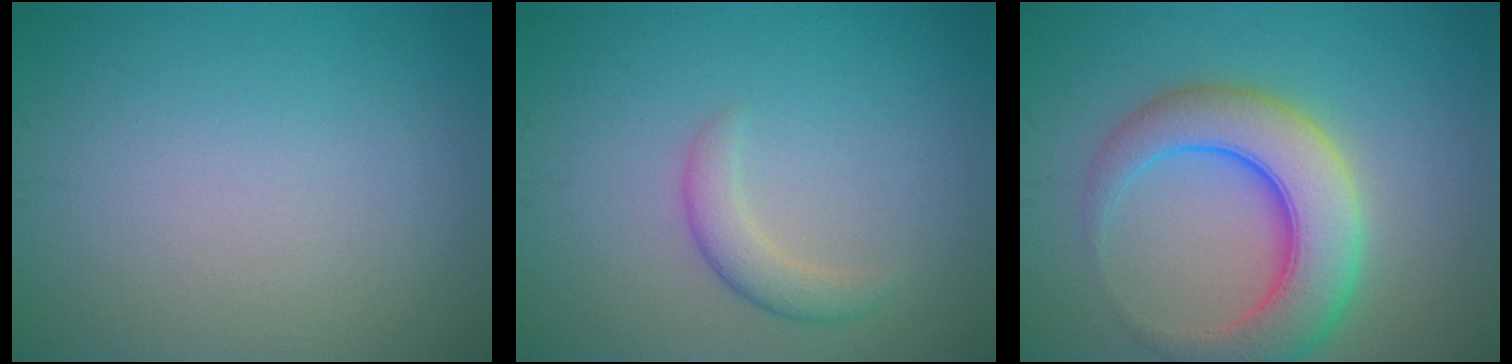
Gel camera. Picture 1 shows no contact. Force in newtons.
{"total": 2.2, "press": 2.2, "slide": 0.1}
{"total": 7.8, "press": 7.8, "slide": 0.3}